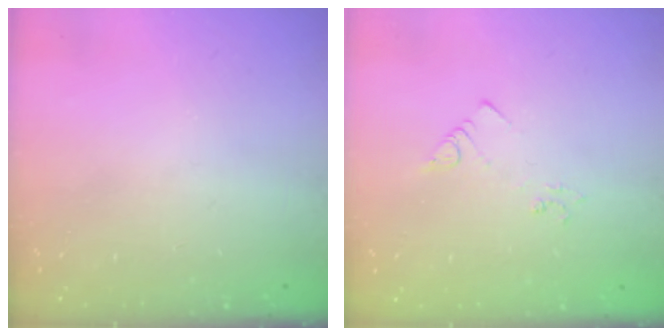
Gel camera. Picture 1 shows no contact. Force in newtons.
{"total": 2.4, "press": 2.4, "slide": 0.4}